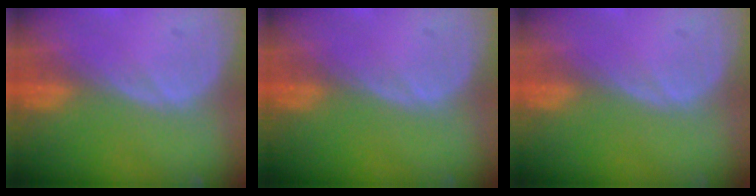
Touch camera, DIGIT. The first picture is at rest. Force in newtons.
{"total": 0.0}
{"total": 0.0}